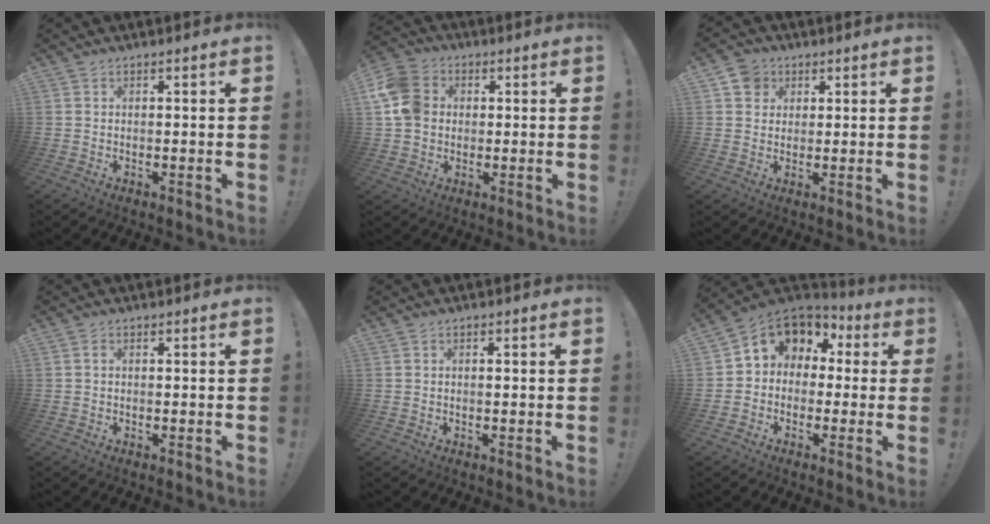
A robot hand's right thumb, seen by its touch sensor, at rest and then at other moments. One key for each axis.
{"total": 11.7, "fx": 1.0, "fy": 9.8, "fz": 6.3, "tx": -0.112, "ty": 0.014, "tz": 0.024}
{"total": 5.9, "fx": 2.4, "fy": 5.2, "fz": 1.5, "tx": -0.026, "ty": -0.004, "tz": 0.047}
{"total": 0.9, "fx": 0.0, "fy": 0.4, "fz": 0.8, "tx": -0.016, "ty": 0.003, "tz": -0.001}
{"total": 0.5, "fx": -0.1, "fy": -0.1, "fz": 0.5, "tx": -0.003, "ty": -0.003, "tz": -0.003}
{"total": 7.4, "fx": 1.2, "fy": 6.7, "fz": 3.0, "tx": -0.049, "ty": -0.002, "tz": 0.029}